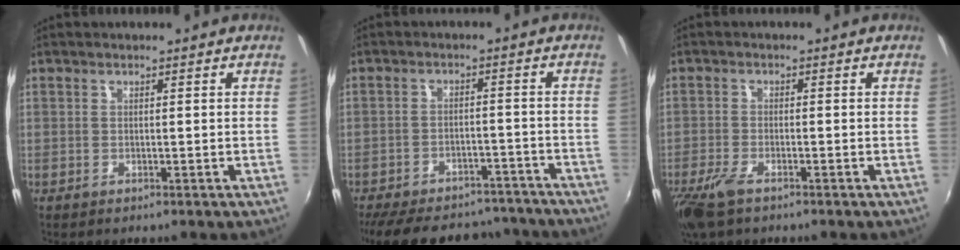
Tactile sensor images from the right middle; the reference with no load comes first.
{"total": 22.2, "force": [-18.8, 8.4, 8.3], "torque": [-0.181, 0.015, -0.241]}
{"total": 5.5, "force": [-3.8, 1.8, 3.6], "torque": [-0.094, -0.016, -0.075]}